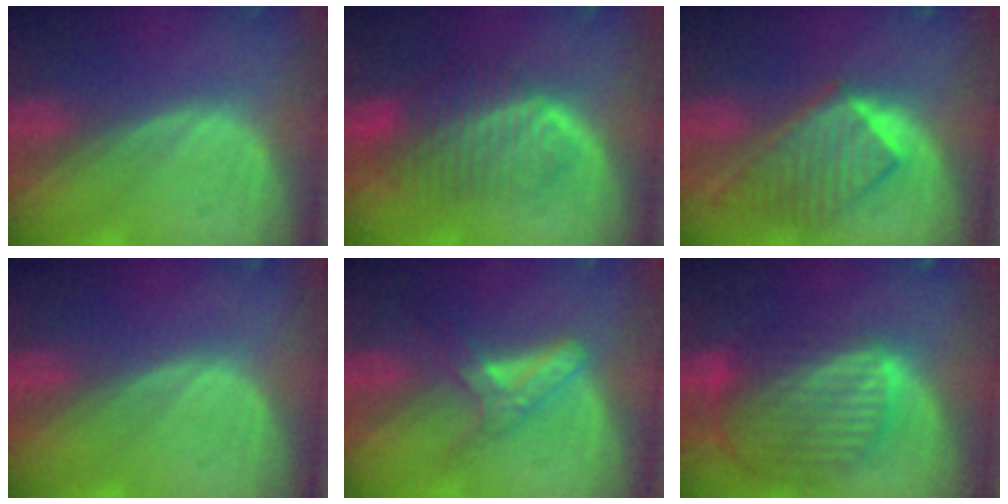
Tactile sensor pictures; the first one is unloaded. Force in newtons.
{"total": 7.6, "press": 6.9, "slide": 3.2}
{"total": 7.2, "press": 7.2, "slide": 0.5}
{"total": 0.0}
{"total": 5.6, "press": 4.9, "slide": 2.8}
{"total": 10.4, "press": 8.7, "slide": 5.6}